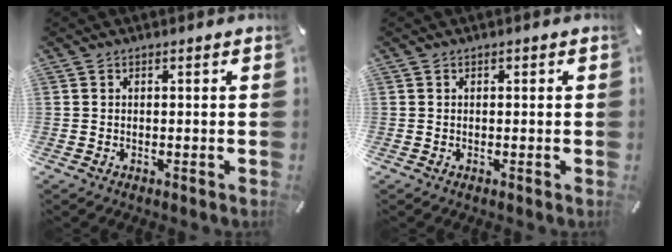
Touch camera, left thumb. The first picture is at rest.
{"total": 0.0}